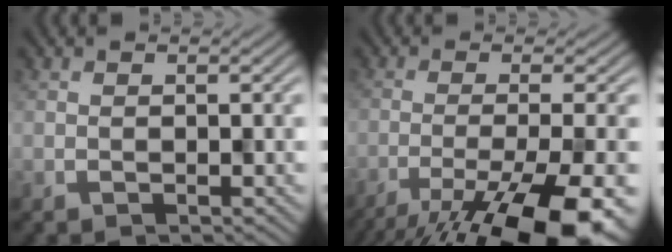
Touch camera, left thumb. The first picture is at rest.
{"total": 14.7, "force": [-9.9, 3.5, 10.3], "torque": [-0.159, -0.027, -0.138]}